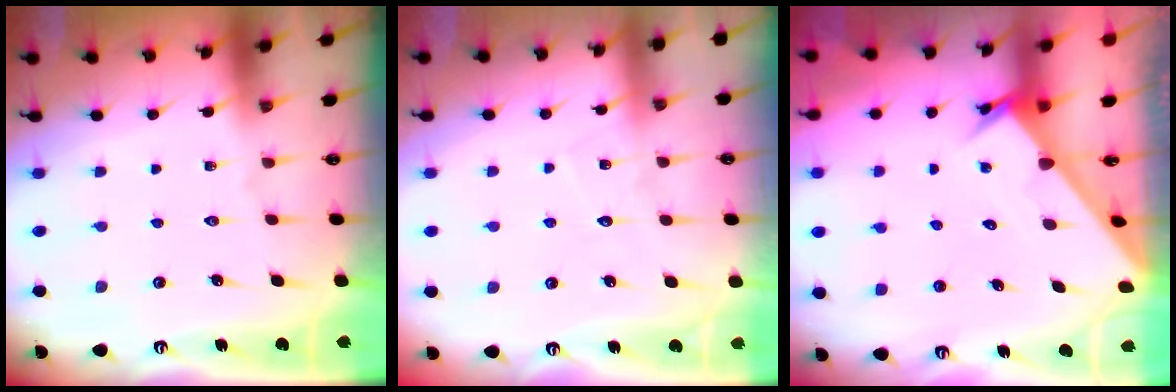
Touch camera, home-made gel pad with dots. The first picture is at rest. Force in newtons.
{"total": 4.1, "press": 4.1, "slide": 0.4}
{"total": 2.9, "press": 2.9, "slide": 0.1}